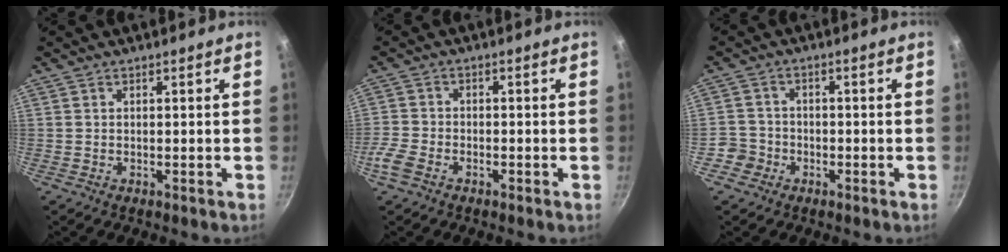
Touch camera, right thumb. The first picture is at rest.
{"total": 4.7, "force": [-2.9, 2.7, 2.6], "torque": [-0.066, 0.015, -0.066]}
{"total": 4.0, "force": [-2.1, 3.4, 0.4], "torque": [0.012, 0.027, -0.041]}